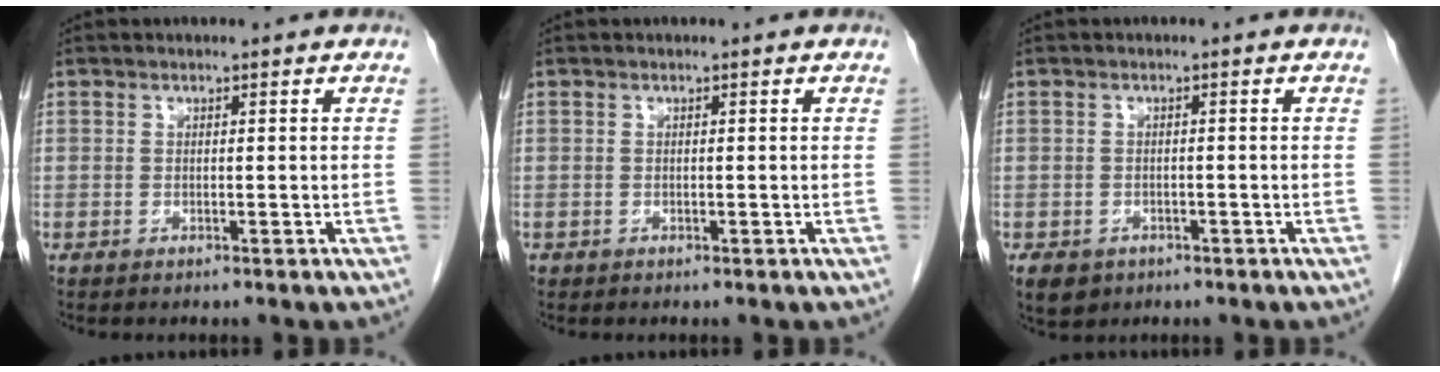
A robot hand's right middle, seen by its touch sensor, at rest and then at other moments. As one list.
[{"total": 0.0}, {"total": 4.9, "force": [-2.8, 3.7, 1.6], "torque": [-0.028, -0.001, -0.037]}]